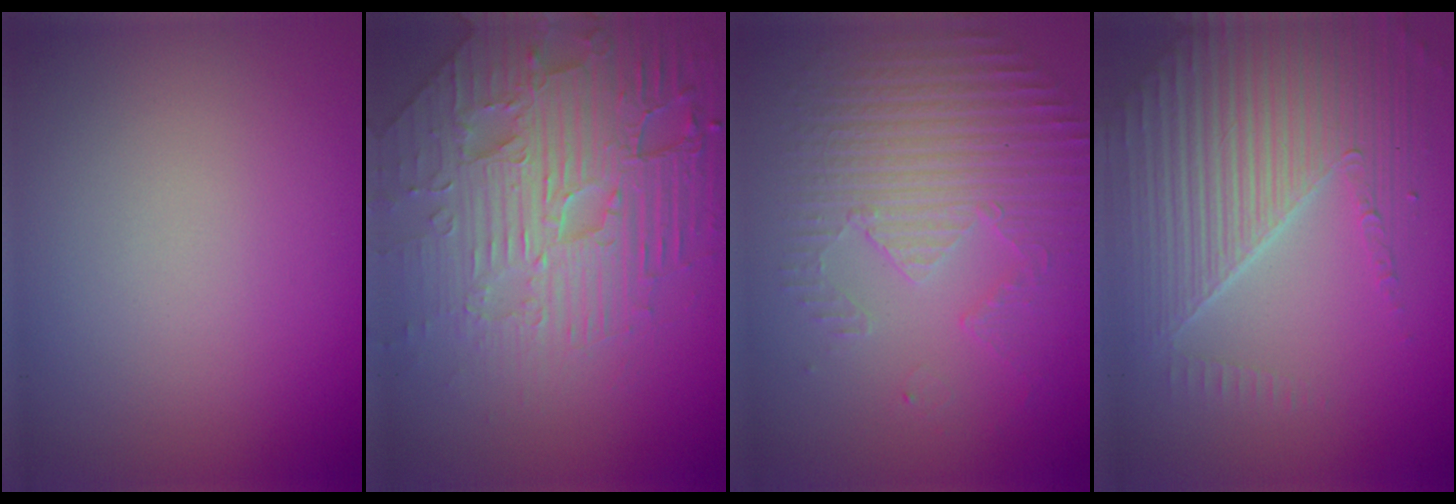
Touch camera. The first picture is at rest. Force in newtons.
{"total": 8.9, "press": 6.3, "slide": 6.2}
{"total": 5.6, "press": 3.5, "slide": 4.3}
{"total": 6.7, "press": 5.0, "slide": 4.5}